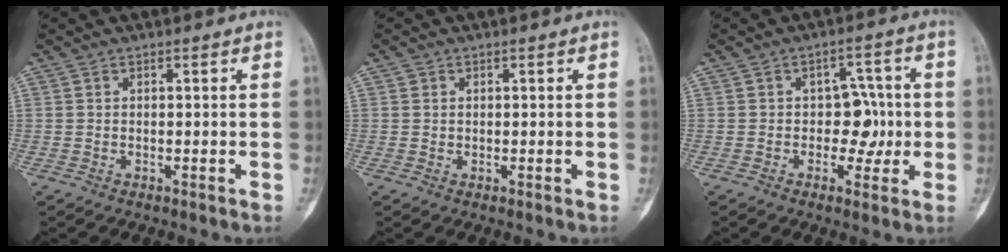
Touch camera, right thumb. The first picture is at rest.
{"total": 0.8, "force": [0.3, 0.7, 0.1], "torque": [0.005, 0.001, 0.003]}
{"total": 6.2, "force": [-0.5, 4.5, 4.2], "torque": [-0.008, 0.017, -0.011]}